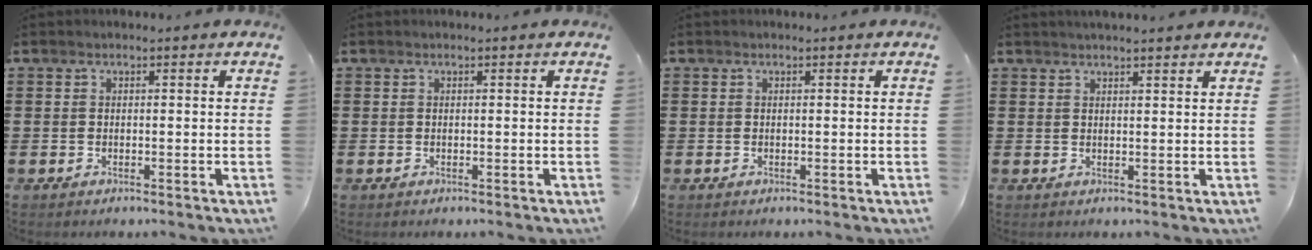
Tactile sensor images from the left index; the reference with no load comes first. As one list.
[{"total": 0.0}, {"total": 0.0}, {"total": 1.5, "force": [1.5, 0.0, 0.3], "torque": [-0.010, 0.002, 0.029]}]